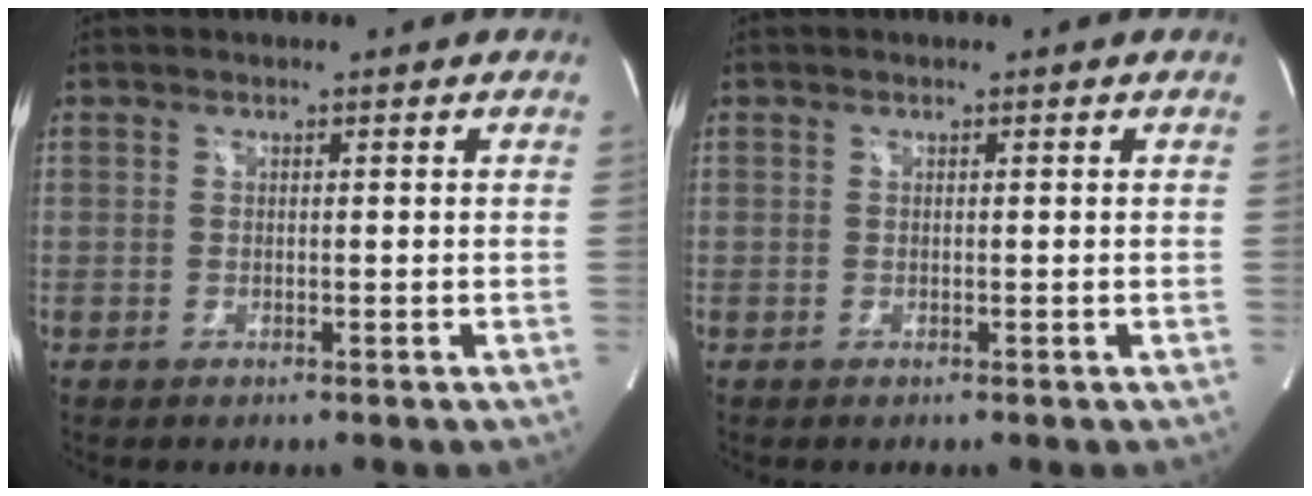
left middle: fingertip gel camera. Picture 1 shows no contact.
{"total": 0.0}